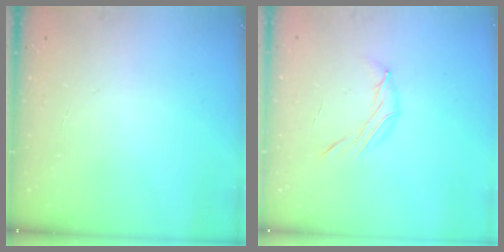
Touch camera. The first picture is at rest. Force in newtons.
{"total": 7.0, "press": 6.9, "slide": 1.4}